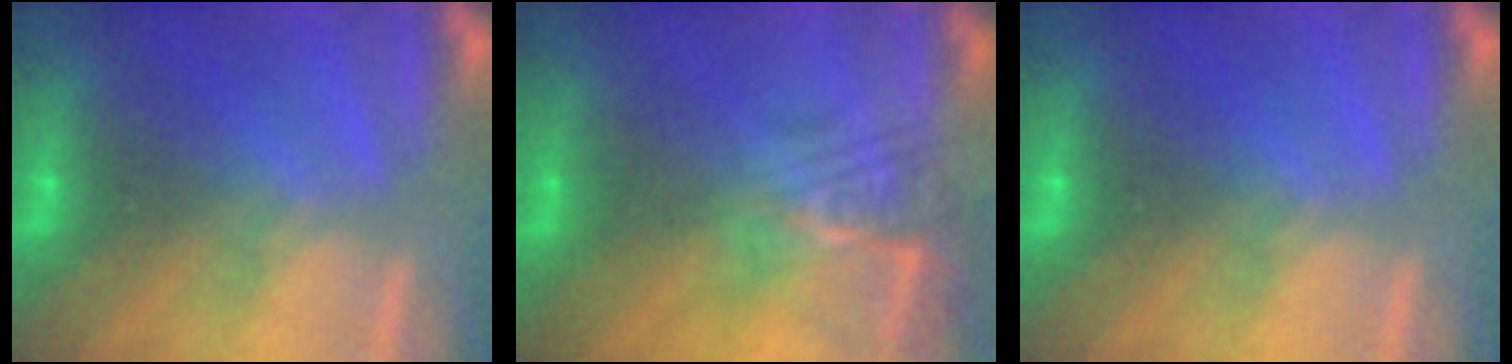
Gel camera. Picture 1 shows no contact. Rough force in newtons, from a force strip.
{"total": 2.4}
{"total": 0.0}